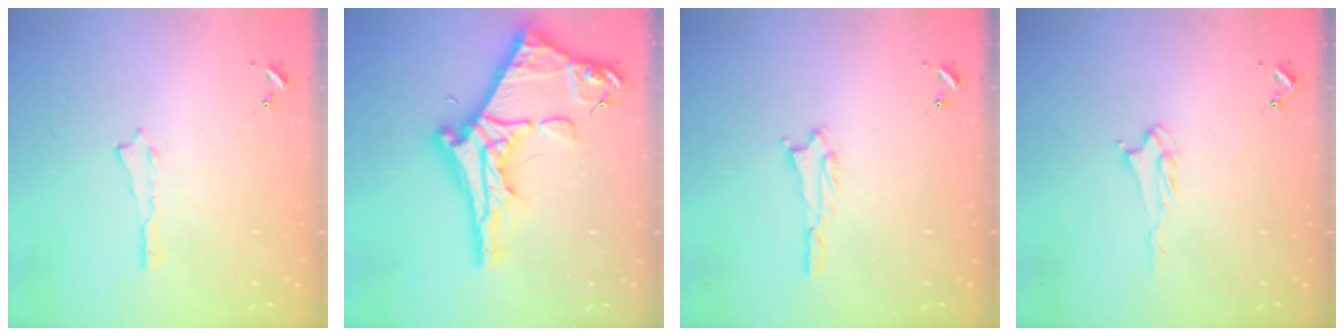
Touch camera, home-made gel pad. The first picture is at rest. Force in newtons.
{"total": 11.4, "press": 11.3, "slide": 1.2}
{"total": 1.8, "press": 1.8, "slide": 0.2}
{"total": 3.2, "press": 3.2, "slide": 0.5}